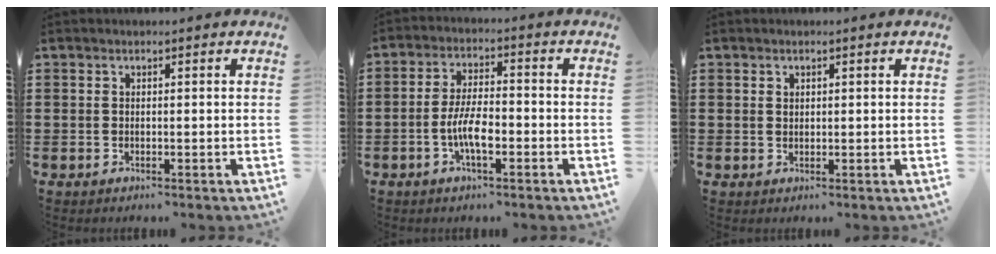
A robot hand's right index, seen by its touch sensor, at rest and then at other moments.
{"total": 6.2, "force": [-2.1, 1.5, 5.6], "torque": [-0.116, -0.003, -0.042]}
{"total": 0.7, "force": [0.7, 0.0, 0.1], "torque": [0.001, 0.002, 0.015]}